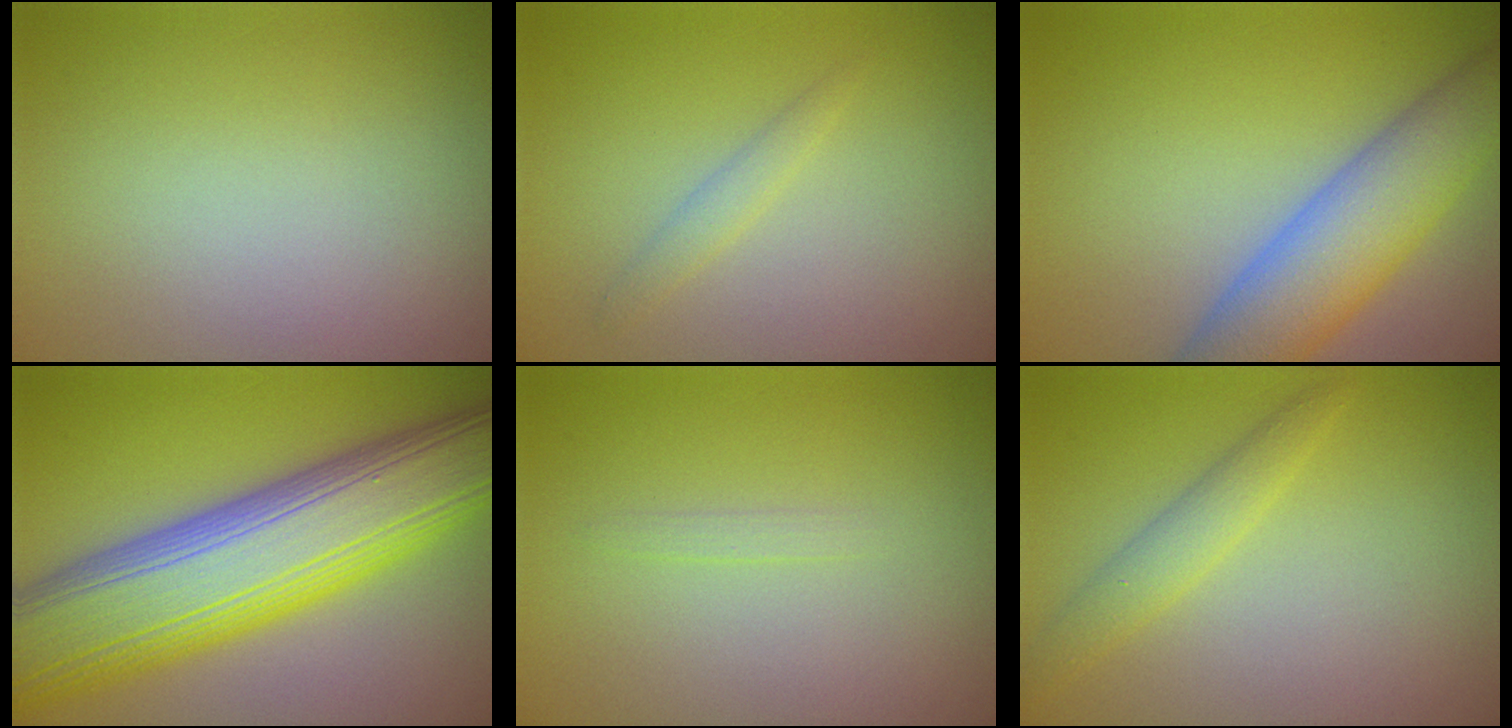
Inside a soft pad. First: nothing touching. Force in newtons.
{"total": 1.1, "press": 1.1, "slide": 0.1}
{"total": 7.6, "press": 7.5, "slide": 0.7}
{"total": 14.7, "press": 14.7, "slide": 0.5}
{"total": 0.6, "press": 0.6, "slide": 0.1}
{"total": 2.1, "press": 2.1, "slide": 0.1}